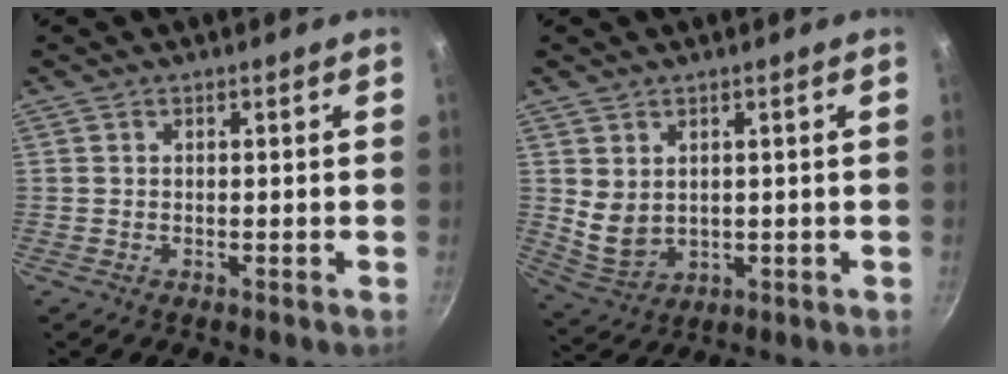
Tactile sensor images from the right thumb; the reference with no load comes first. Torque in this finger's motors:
{"motor_torque": [-0.57, 0.69, 0.49, -0.03, 0.18]}